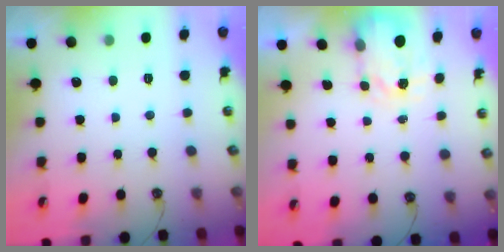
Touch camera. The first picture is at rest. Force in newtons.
{"total": 3.9, "press": 3.8, "slide": 0.6}